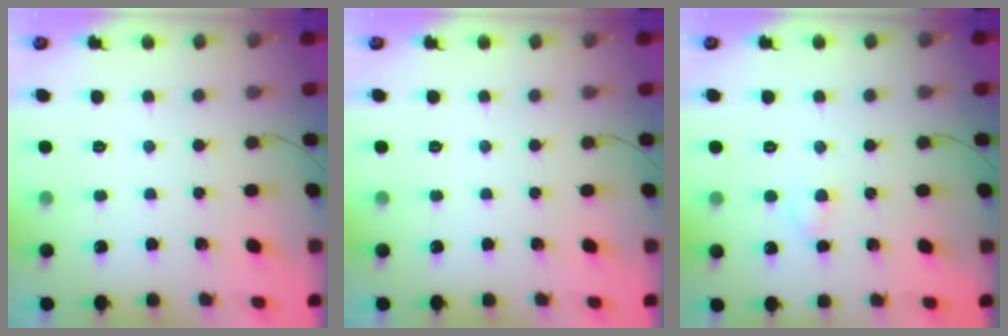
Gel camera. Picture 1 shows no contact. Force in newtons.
{"total": 0.0}
{"total": 2.0, "press": 1.7, "slide": 1.0}